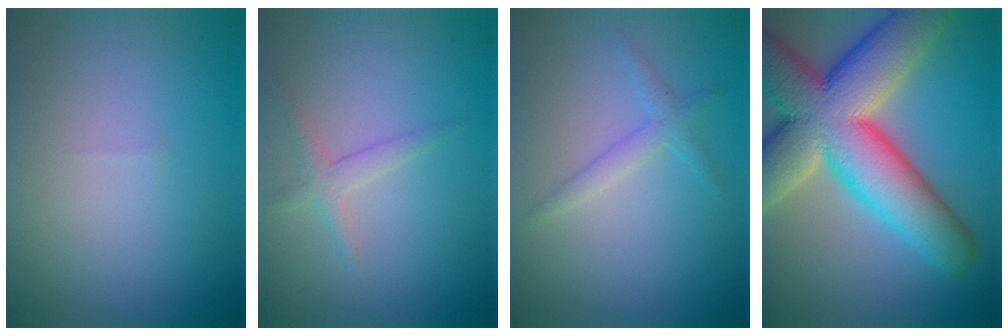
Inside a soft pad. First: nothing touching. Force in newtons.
{"total": 1.7, "press": 1.7, "slide": 0.1}
{"total": 1.7, "press": 1.7, "slide": 0.1}
{"total": 14.7, "press": 14.7, "slide": 1.0}